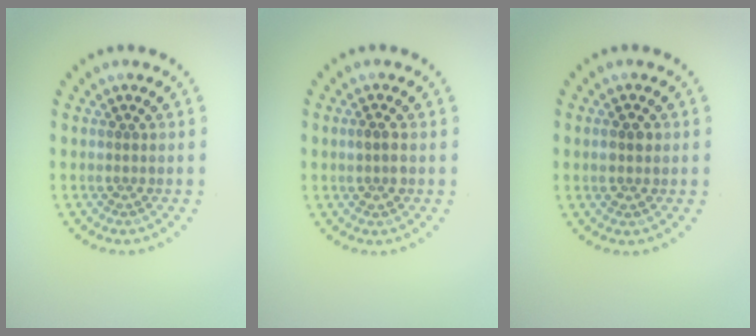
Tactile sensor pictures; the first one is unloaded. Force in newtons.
{"total": 1.4, "press": 1.4, "slide": 0.3}
{"total": 1.3, "press": 1.3, "slide": 0.2}